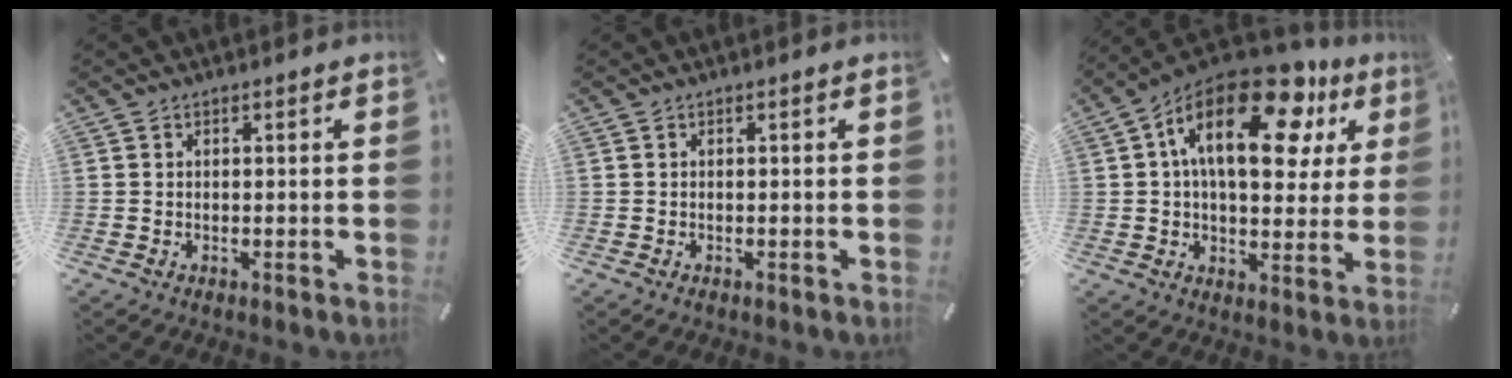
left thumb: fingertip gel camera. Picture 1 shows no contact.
{"total": 0.0}
{"total": 22.6, "force": [10.4, 11.2, 16.7], "torque": [-0.276, -0.050, 0.169]}